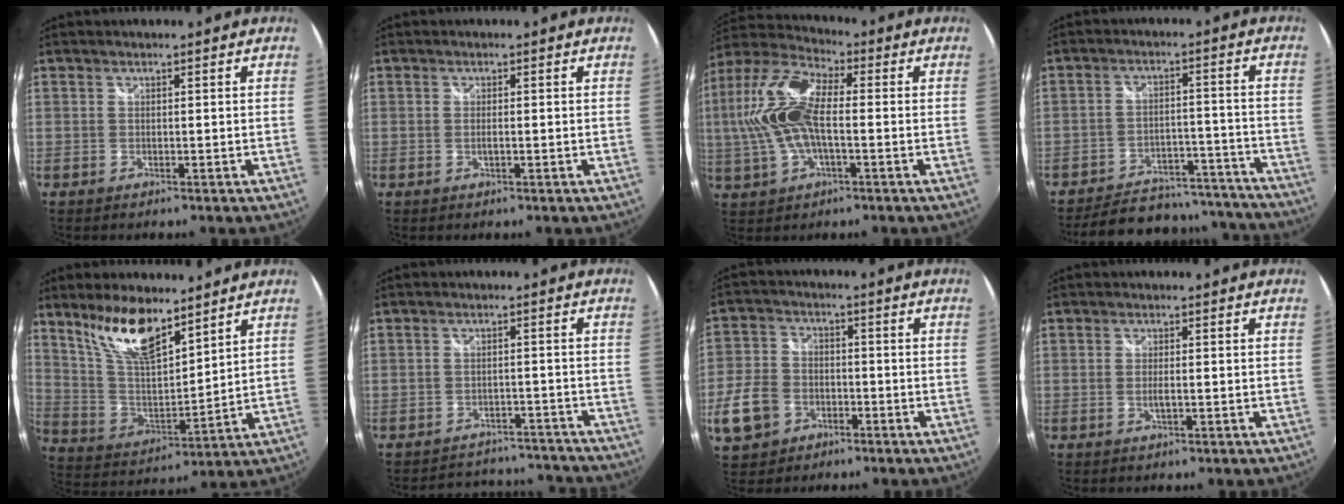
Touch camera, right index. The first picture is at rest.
{"total": 1.1, "force": [-0.2, 0.2, 1.1], "torque": [-0.023, -0.001, -0.004]}
{"total": 14.6, "force": [-0.1, 6.3, 13.1], "torque": [-0.268, 0.011, -0.008]}
{"total": 21.5, "force": [-19.0, 7.8, 6.2], "torque": [-0.130, 0.044, -0.229]}
{"total": 14.1, "force": [9.9, 4.6, 8.9], "torque": [-0.168, 0.004, 0.200]}
{"total": 12.5, "force": [-11.4, 4.8, 2.2], "torque": [-0.047, 0.036, -0.134]}
{"total": 10.3, "force": [-4.1, 8.0, 5.0], "torque": [-0.131, 0.011, -0.075]}
{"total": 1.9, "force": [-0.4, 0.4, 1.8], "torque": [-0.034, -0.003, -0.006]}